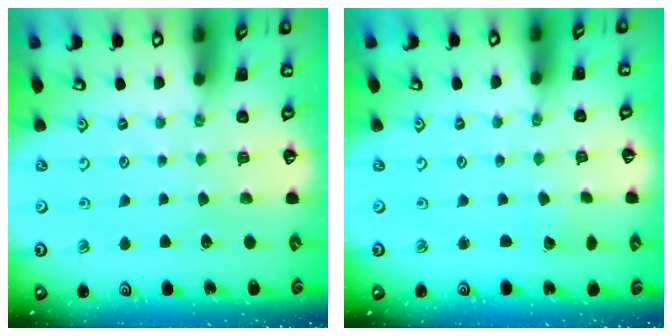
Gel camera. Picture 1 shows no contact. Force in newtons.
{"total": 0.9, "press": 0.9, "slide": 0.1}